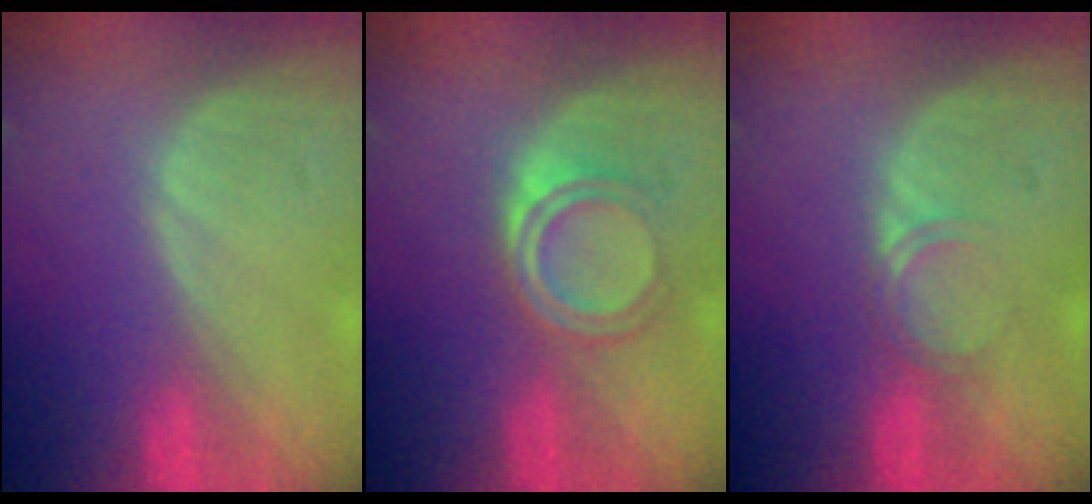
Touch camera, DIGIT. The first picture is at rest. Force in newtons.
{"total": 4.2, "press": 4.1, "slide": 1.0}
{"total": 2.0, "press": 2.0, "slide": 0.2}